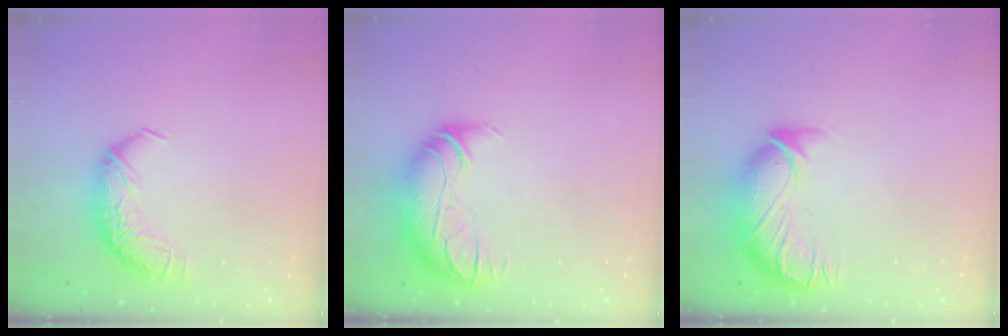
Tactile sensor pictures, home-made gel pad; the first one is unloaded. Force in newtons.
{"total": 2.7, "press": 0.5, "slide": 2.7}
{"total": 2.5, "press": 1.3, "slide": 2.1}